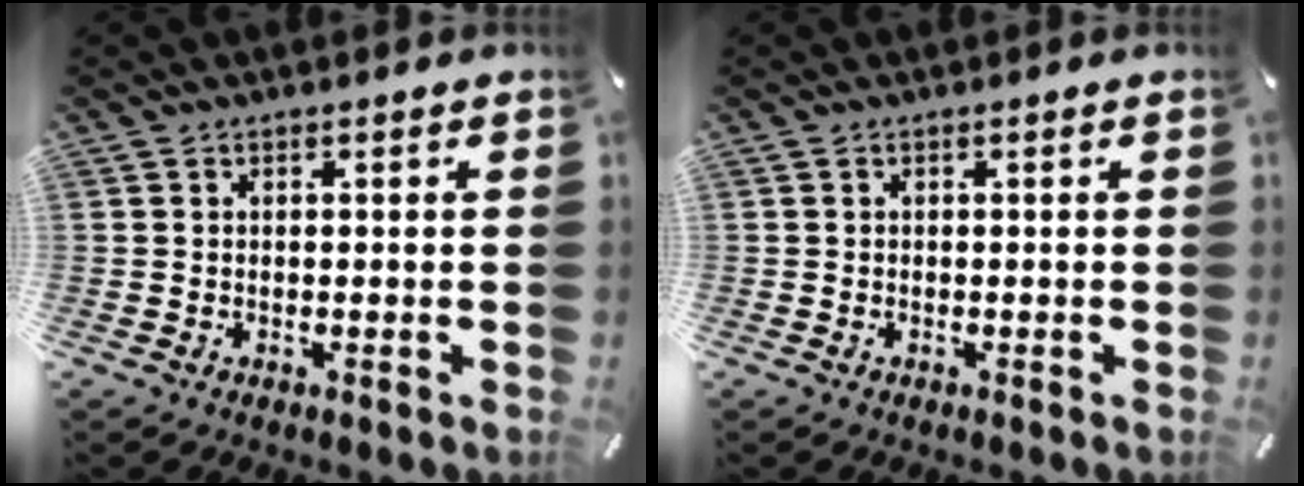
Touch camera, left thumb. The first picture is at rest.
{"total": 0.0}